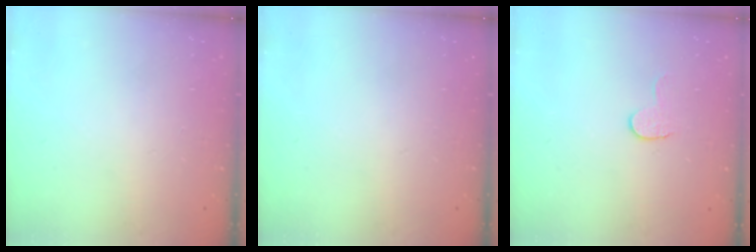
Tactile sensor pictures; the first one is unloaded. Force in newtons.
{"total": 0.0}
{"total": 4.6, "press": 4.6, "slide": 0.4}